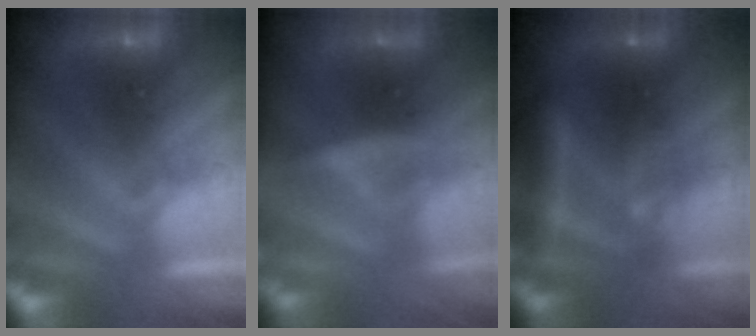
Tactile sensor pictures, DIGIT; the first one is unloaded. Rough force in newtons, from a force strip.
{"total": 2.5}
{"total": 8.5}